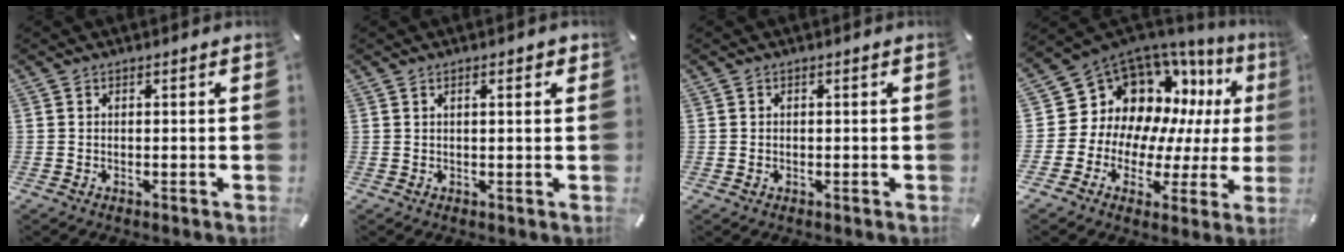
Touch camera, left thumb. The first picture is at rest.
{"total": 2.2, "force": [0.9, 0.5, 2.0], "torque": [-0.032, 0.000, 0.013]}
{"total": 0.6, "force": [-0.1, 0.6, 0.2], "torque": [-0.003, 0.004, -0.002]}
{"total": 13.2, "force": [6.4, 10.7, 4.3], "torque": [-0.073, -0.080, 0.130]}